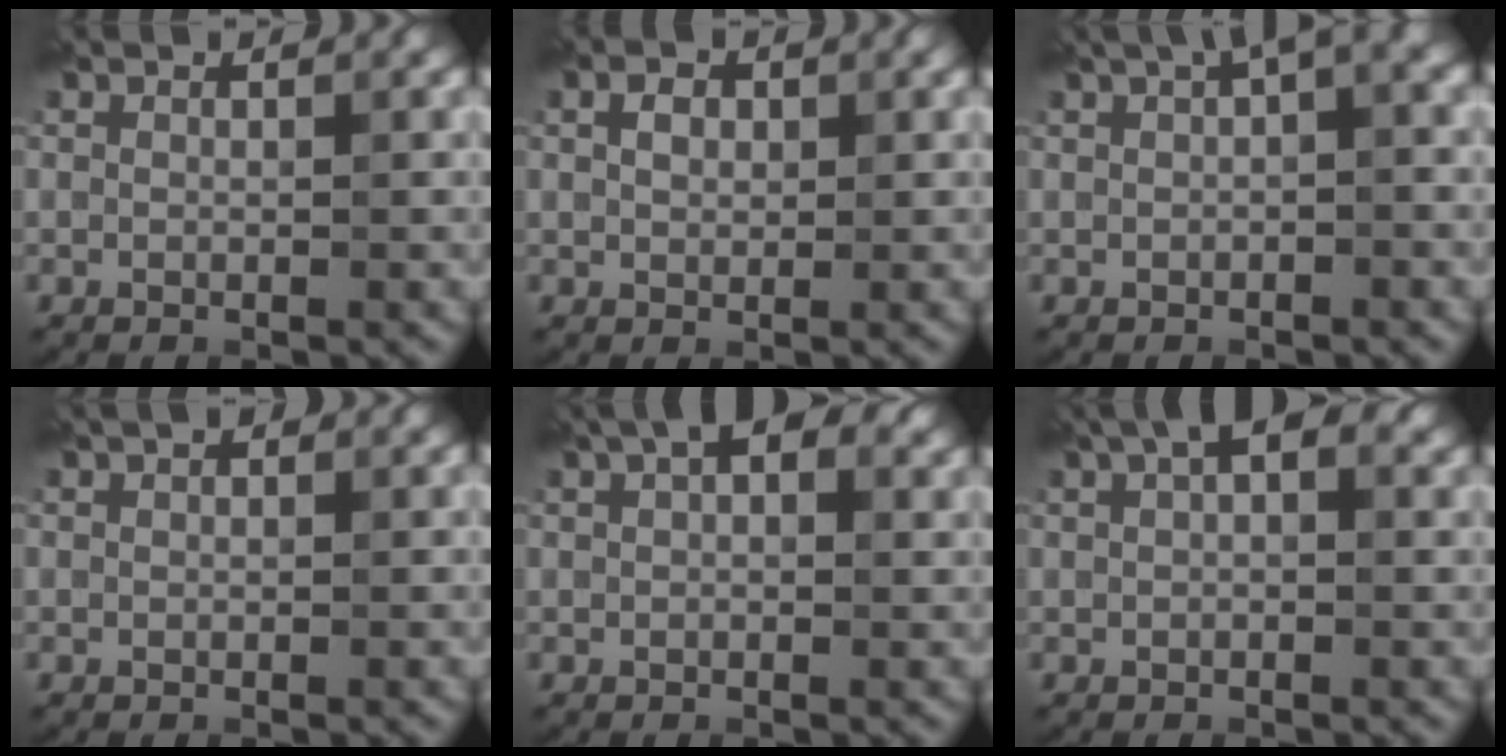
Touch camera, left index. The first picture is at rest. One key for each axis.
{"total": 1.6, "fx": 0.3, "fy": 1.1, "fz": 1.1, "tx": -0.023, "ty": 0.004, "tz": 0.005}
{"total": 3.3, "fx": 1.3, "fy": 0.8, "fz": 3.0, "tx": -0.038, "ty": 0.017, "tz": 0.017}
{"total": 1.0, "fx": 0.6, "fy": 0.5, "fz": 0.7, "tx": -0.012, "ty": 0.004, "tz": 0.007}
{"total": 4.6, "fx": 2.3, "fy": 2.4, "fz": 3.3, "tx": -0.039, "ty": 0.018, "tz": 0.025}
{"total": 3.8, "fx": 1.8, "fy": 1.8, "fz": 2.8, "tx": -0.040, "ty": 0.014, "tz": 0.025}